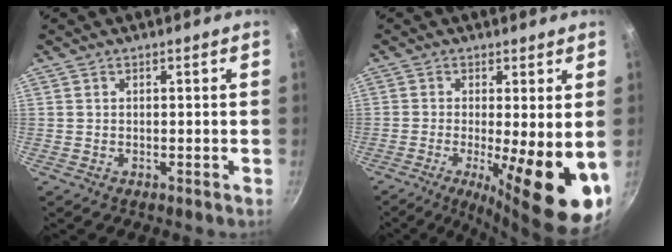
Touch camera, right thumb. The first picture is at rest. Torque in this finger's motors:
{"motor_torque": [-0.03, 1.59, 0.06, -0.09, 0.17]}